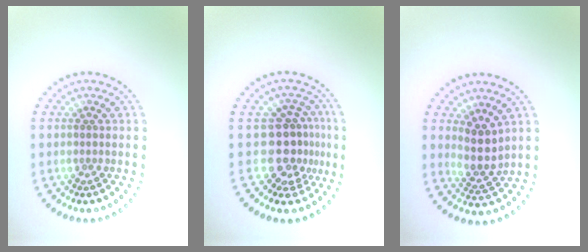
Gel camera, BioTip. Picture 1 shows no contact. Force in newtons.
{"total": 3.9, "press": 3.0, "slide": 2.5}
{"total": 2.9, "press": 2.3, "slide": 1.7}